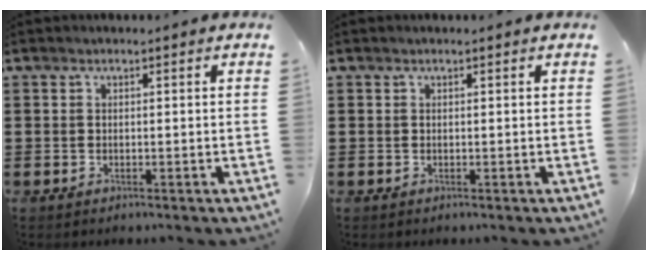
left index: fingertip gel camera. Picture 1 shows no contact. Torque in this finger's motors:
{"motor_torque": [0.26, 0.11, 0.02, 0.00]}